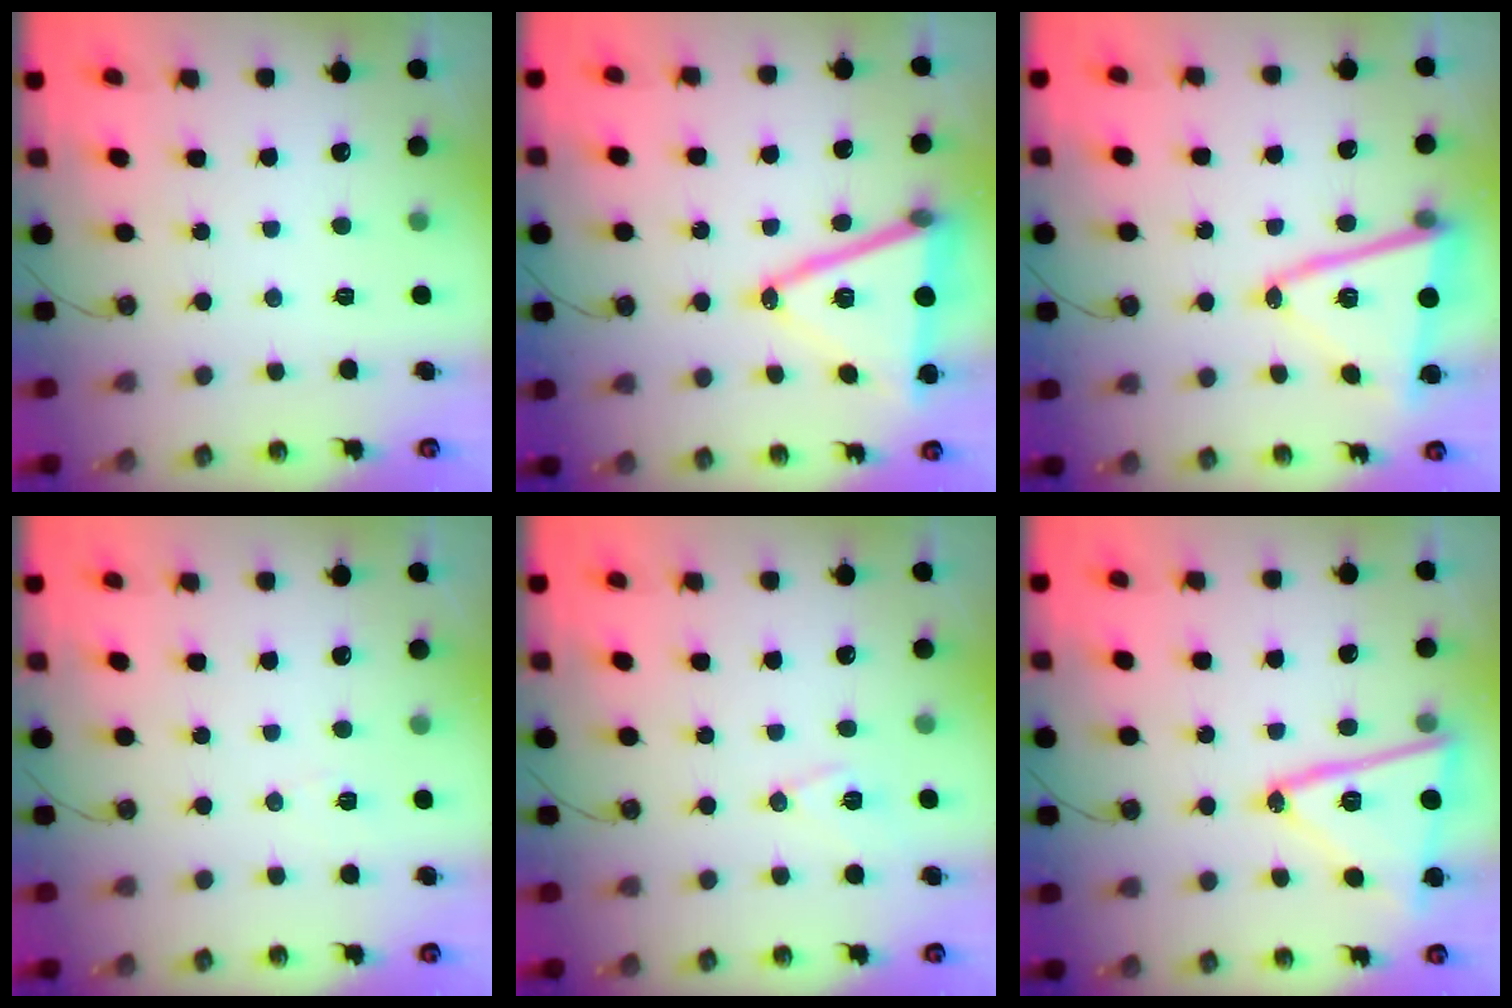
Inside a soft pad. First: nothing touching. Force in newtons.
{"total": 17.8, "press": 17.4, "slide": 3.9}
{"total": 14.5, "press": 14.4, "slide": 2.0}
{"total": 3.7, "press": 3.6, "slide": 0.9}
{"total": 8.5, "press": 7.7, "slide": 3.6}
{"total": 18.5, "press": 18.4, "slide": 1.1}